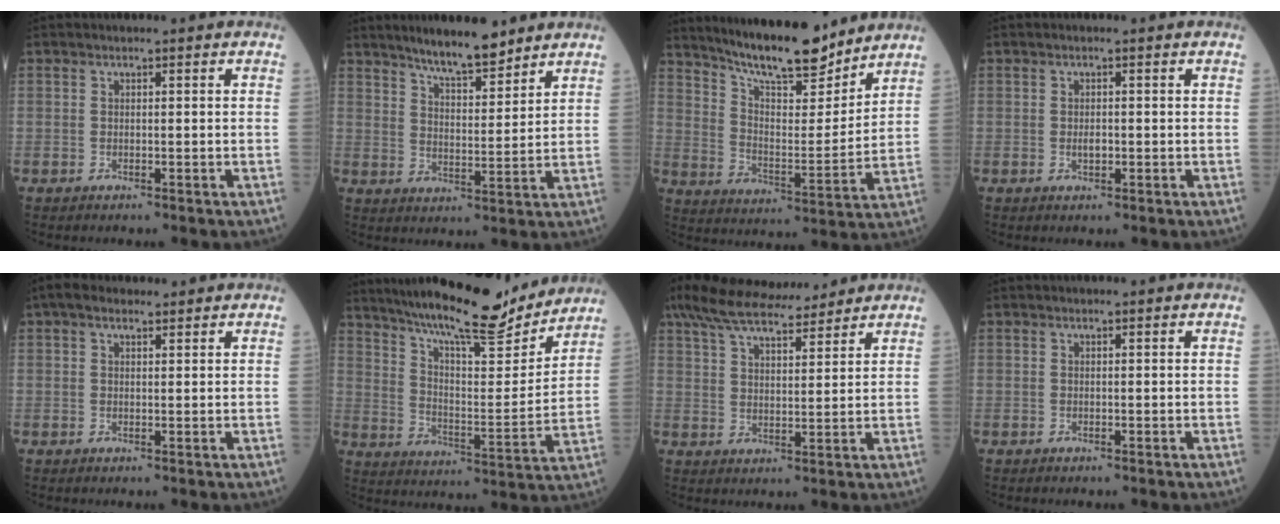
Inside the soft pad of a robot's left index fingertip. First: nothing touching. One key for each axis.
{"total": 8.6, "fx": 7.2, "fy": 1.4, "fz": 4.4, "tx": -0.078, "ty": 0.001, "tz": 0.125}
{"total": 16.0, "fx": 13.9, "fy": 2.6, "fz": 7.4, "tx": -0.124, "ty": -0.005, "tz": 0.232}
{"total": 1.2, "fx": -0.2, "fy": 0.6, "fz": 1.1, "tx": -0.021, "ty": 0.000, "tz": -0.002}
{"total": 3.0, "fx": 2.1, "fy": 1.4, "fz": 1.6, "tx": -0.036, "ty": 0.028, "tz": 0.036}
{"total": 19.5, "fx": 17.3, "fy": 2.4, "fz": 8.7, "tx": -0.149, "ty": -0.006, "tz": 0.263}
{"total": 15.3, "fx": 13.1, "fy": 3.2, "fz": 7.1, "tx": -0.141, "ty": 0.037, "tz": 0.219}
{"total": 0.0}